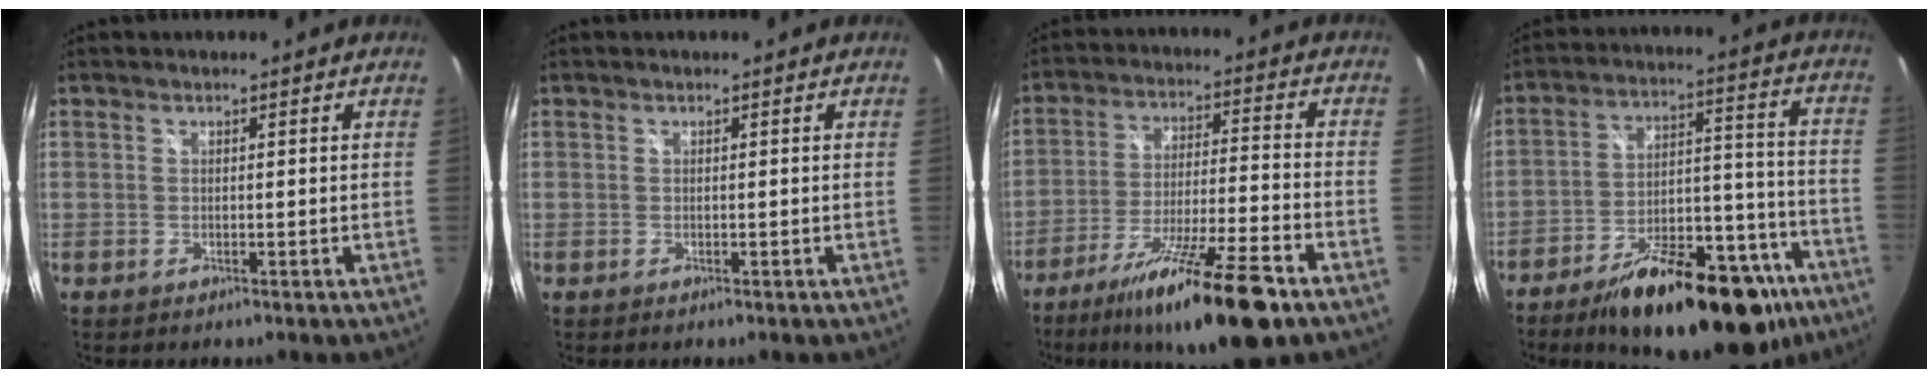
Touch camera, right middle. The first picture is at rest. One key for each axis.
{"total": 0.0}
{"total": 18.0, "fx": -12.8, "fy": 1.8, "fz": 12.6, "tx": -0.227, "ty": -0.026, "tz": -0.212}
{"total": 26.1, "fx": -17.9, "fy": 10.3, "fz": 16.0, "tx": -0.227, "ty": 0.016, "tz": -0.244}